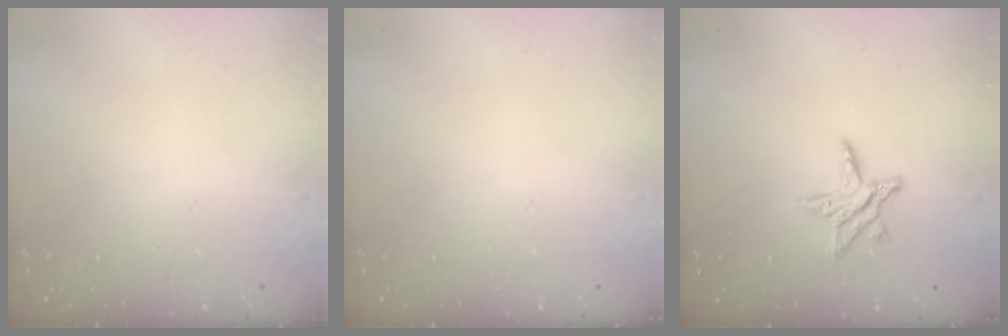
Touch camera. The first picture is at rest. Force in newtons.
{"total": 0.0}
{"total": 7.9, "press": 7.9, "slide": 0.3}